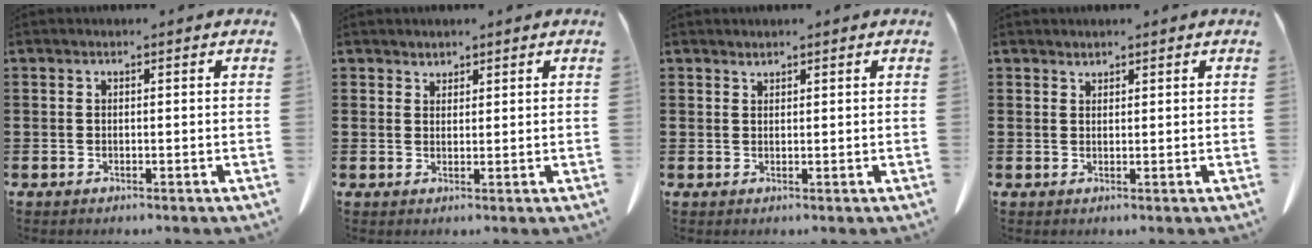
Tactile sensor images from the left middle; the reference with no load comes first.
{"total": 1.6, "force": [1.6, 0.5, -0.1], "torque": [-0.003, -0.001, 0.033]}
{"total": 0.9, "force": [0.9, 0.0, 0.1], "torque": [-0.004, -0.004, 0.020]}
{"total": 1.2, "force": [1.2, 0.1, 0.0], "torque": [-0.003, -0.003, 0.026]}